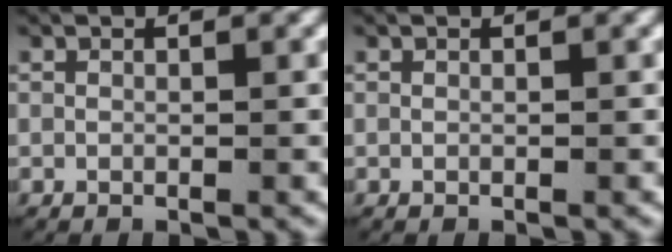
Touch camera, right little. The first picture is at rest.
{"total": 0.0}